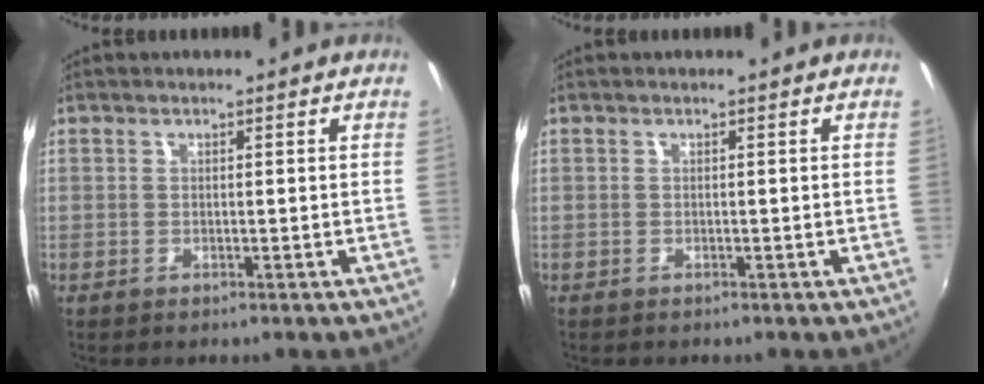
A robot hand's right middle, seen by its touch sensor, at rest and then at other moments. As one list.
[{"total": 0.0}]